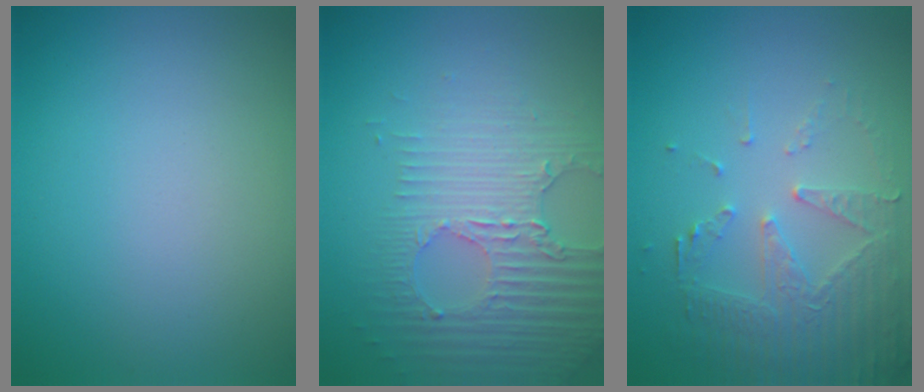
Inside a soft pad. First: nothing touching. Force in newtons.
{"total": 3.8, "press": 3.7, "slide": 0.8}
{"total": 5.4, "press": 3.7, "slide": 3.9}